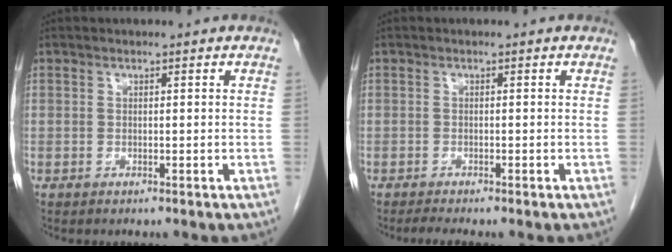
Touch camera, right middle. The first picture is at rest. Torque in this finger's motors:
{"motor_torque": [0.56, -0.32, -0.03, 0.02]}